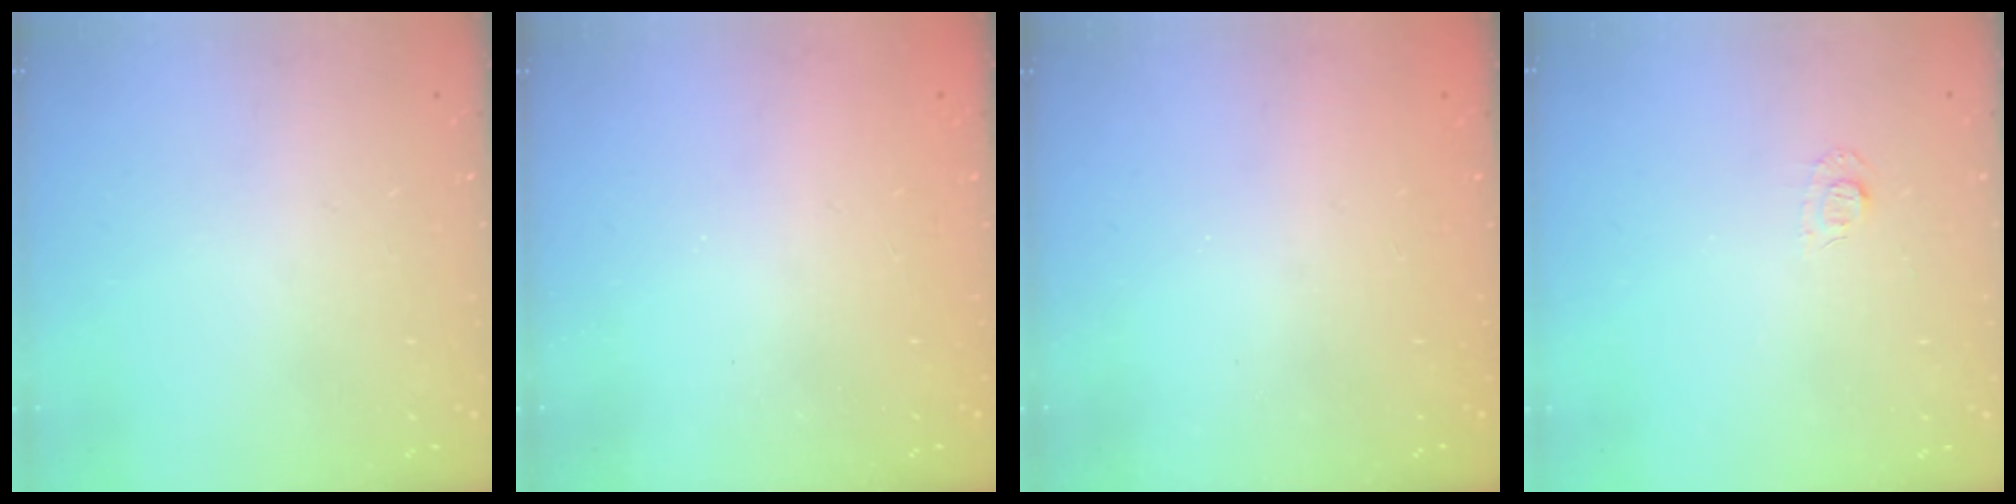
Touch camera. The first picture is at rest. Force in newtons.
{"total": 2.3, "press": 2.2, "slide": 0.7}
{"total": 2.3, "press": 2.2, "slide": 0.8}
{"total": 5.5, "press": 5.4, "slide": 0.6}